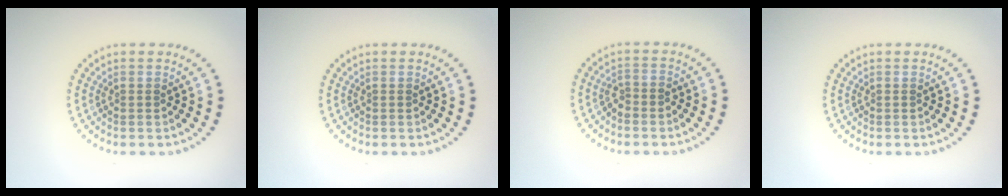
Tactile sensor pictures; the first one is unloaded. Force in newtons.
{"total": 0.0}
{"total": 1.4, "press": 1.1, "slide": 0.8}
{"total": 0.0}